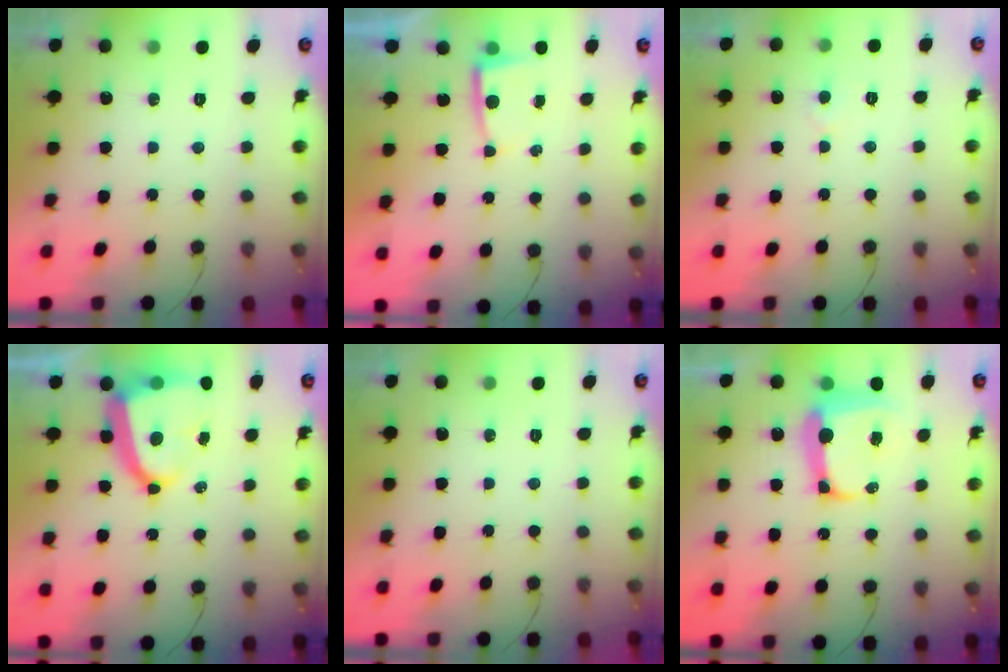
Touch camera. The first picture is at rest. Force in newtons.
{"total": 2.2, "press": 2.2, "slide": 0.3}
{"total": 2.7, "press": 2.7, "slide": 0.2}
{"total": 14.5, "press": 14.5, "slide": 1.3}
{"total": 0.0}
{"total": 11.7, "press": 11.7, "slide": 1.0}